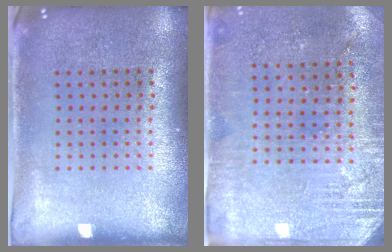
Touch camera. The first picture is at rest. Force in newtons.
{"total": 2.9, "press": 2.7, "slide": 1.1}